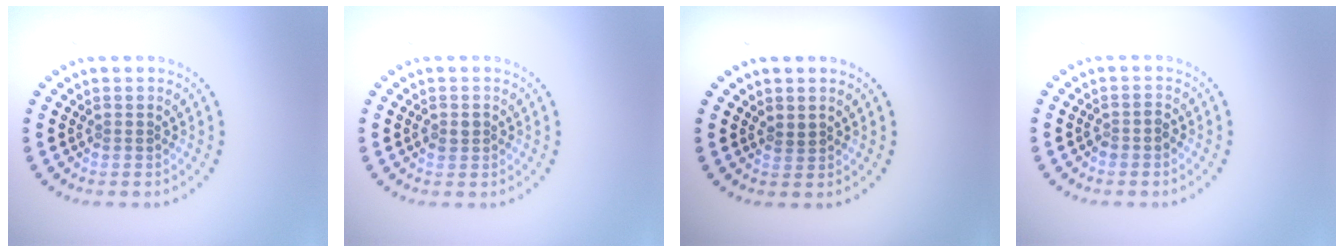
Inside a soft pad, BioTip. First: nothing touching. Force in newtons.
{"total": 1.0, "press": 1.0, "slide": 0.1}
{"total": 0.8, "press": 0.7, "slide": 0.4}
{"total": 1.0, "press": 0.9, "slide": 0.5}